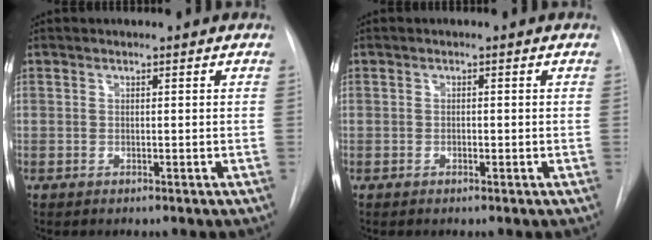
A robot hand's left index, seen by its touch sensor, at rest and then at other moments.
{"total": 0.8, "force": [-0.7, 0.3, 0.4], "torque": [-0.005, -0.003, -0.011]}